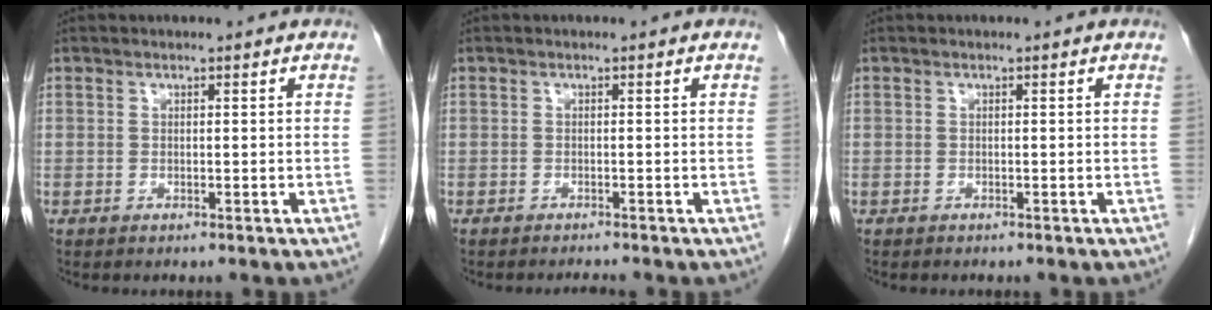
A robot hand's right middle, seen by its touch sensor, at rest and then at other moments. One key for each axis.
{"total": 1.2, "fx": -1.1, "fy": -0.3, "fz": 0.1, "tx": -0.003, "ty": -0.005, "tz": -0.013}
{"total": 0.0}